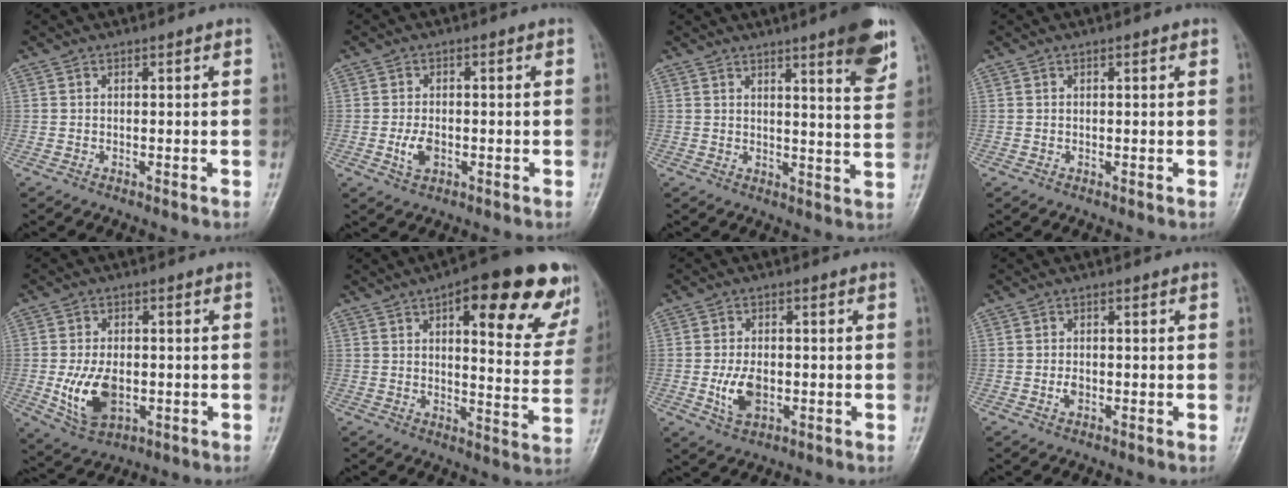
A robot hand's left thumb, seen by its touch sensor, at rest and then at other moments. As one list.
[{"total": 3.7, "force": [-1.0, 2.2, 2.7], "torque": [-0.052, 0.002, -0.017]}, {"total": 9.8, "force": [5.8, 1.2, 7.8], "torque": [-0.088, -0.033, 0.074]}, {"total": 0.6, "force": [0.3, 0.2, 0.5], "torque": [-0.007, 0.000, 0.003]}, {"total": 9.9, "force": [-1.8, 6.1, 7.6], "torque": [-0.129, -0.003, -0.020]}, {"total": 22.7, "force": [11.7, 7.8, 17.8], "torque": [-0.189, -0.025, 0.149]}, {"total": 6.3, "force": [-1.2, 3.9, 4.8], "torque": [-0.082, 0.001, -0.017]}, {"total": 2.7, "force": [-0.6, 1.7, 1.9], "torque": [-0.032, 0.003, -0.012]}]